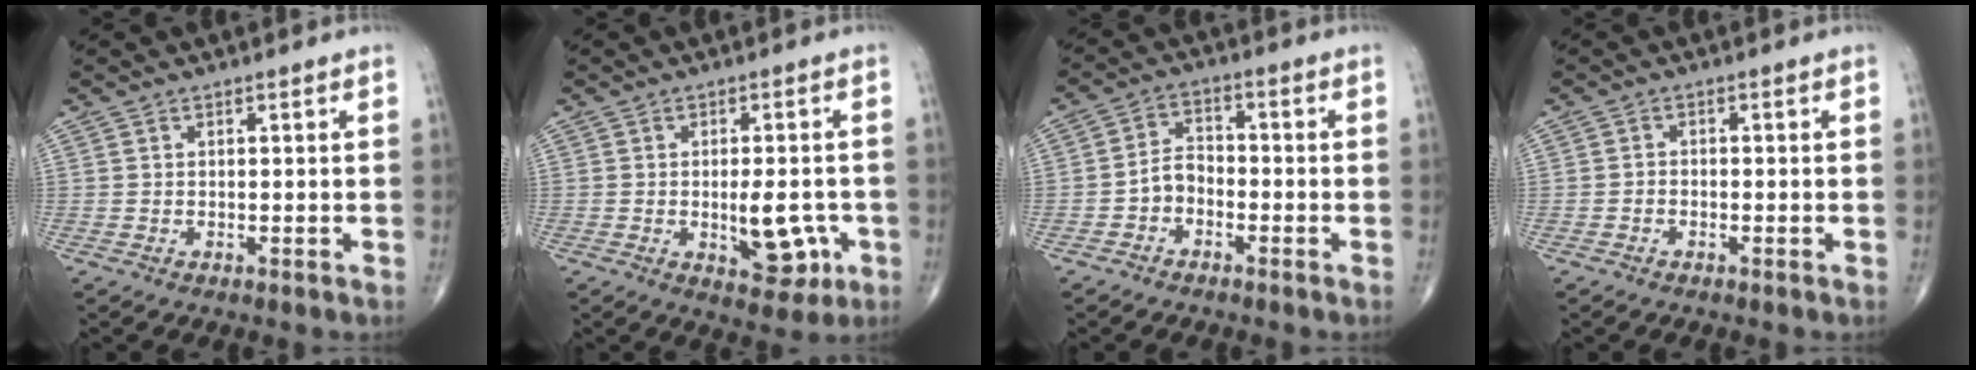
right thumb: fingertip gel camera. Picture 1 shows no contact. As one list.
[{"total": 8.4, "force": [-1.9, 4.0, 7.1], "torque": [-0.076, 0.001, -0.016]}, {"total": 4.6, "force": [-2.0, 3.3, 2.5], "torque": [-0.032, 0.027, -0.046]}, {"total": 1.0, "force": [-0.6, 0.7, 0.5], "torque": [-0.003, 0.005, -0.013]}]